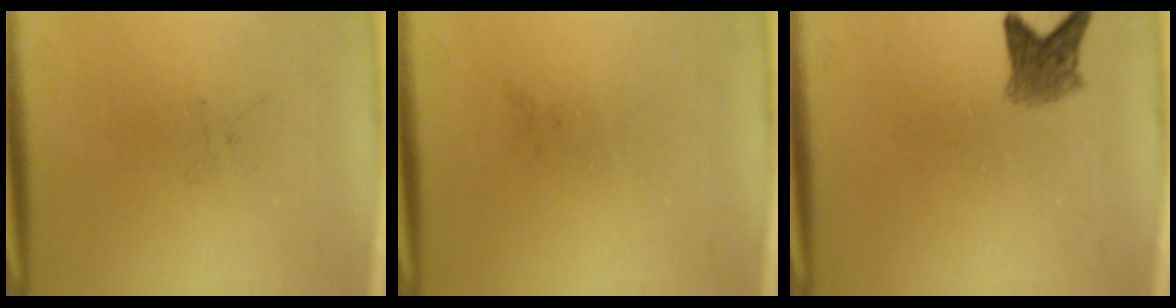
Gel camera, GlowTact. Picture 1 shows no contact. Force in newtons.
{"total": 0.0}
{"total": 3.3}